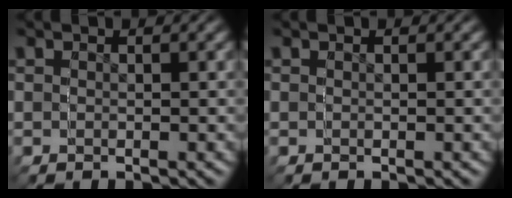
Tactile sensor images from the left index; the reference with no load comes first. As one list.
[{"total": 0.0}]